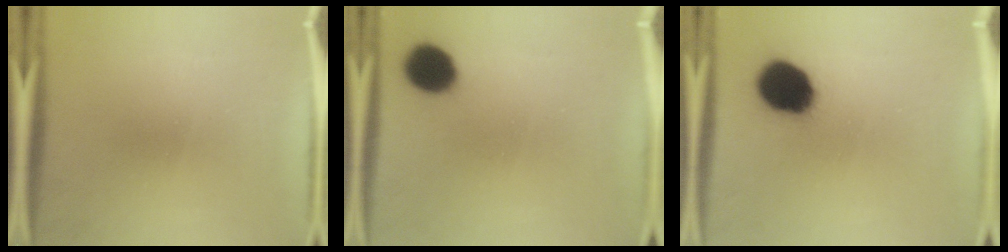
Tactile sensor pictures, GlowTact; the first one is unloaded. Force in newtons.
{"total": 8.6}
{"total": 14.1}